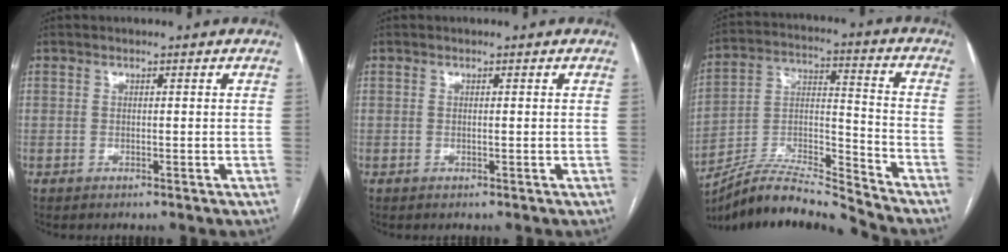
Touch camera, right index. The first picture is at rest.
{"total": 0.0}
{"total": 14.2, "force": [-13.6, -0.8, 3.9], "torque": [-0.069, 0.029, -0.252]}